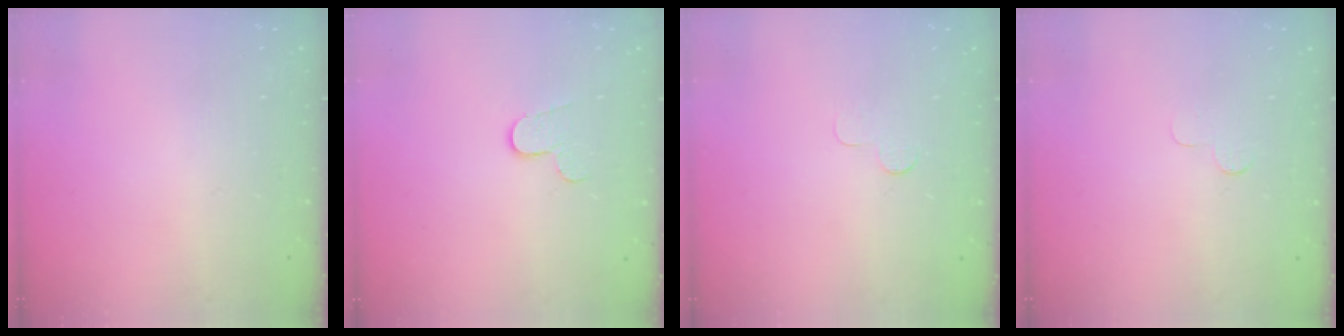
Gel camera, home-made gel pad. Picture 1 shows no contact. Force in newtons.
{"total": 5.7, "press": 5.7, "slide": 0.5}
{"total": 3.0, "press": 2.9, "slide": 0.3}
{"total": 2.5, "press": 2.5, "slide": 0.2}